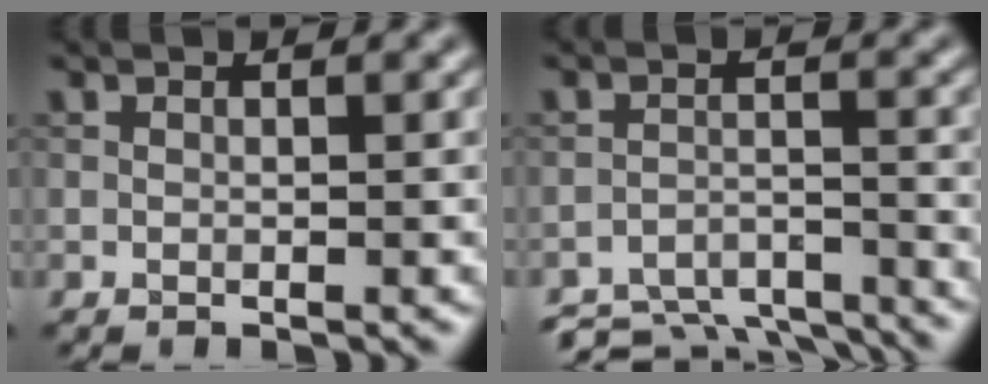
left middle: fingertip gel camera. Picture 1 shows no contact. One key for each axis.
{"total": 7.7, "fx": -7.3, "fy": 2.1, "fz": 1.6, "tx": -0.029, "ty": -0.017, "tz": -0.105}